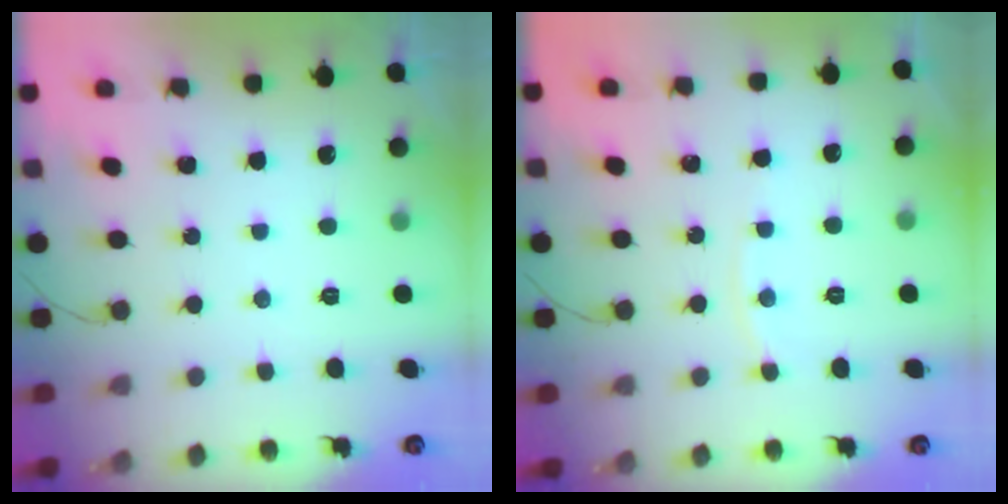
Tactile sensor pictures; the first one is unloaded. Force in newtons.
{"total": 4.5, "press": 4.5, "slide": 0.5}